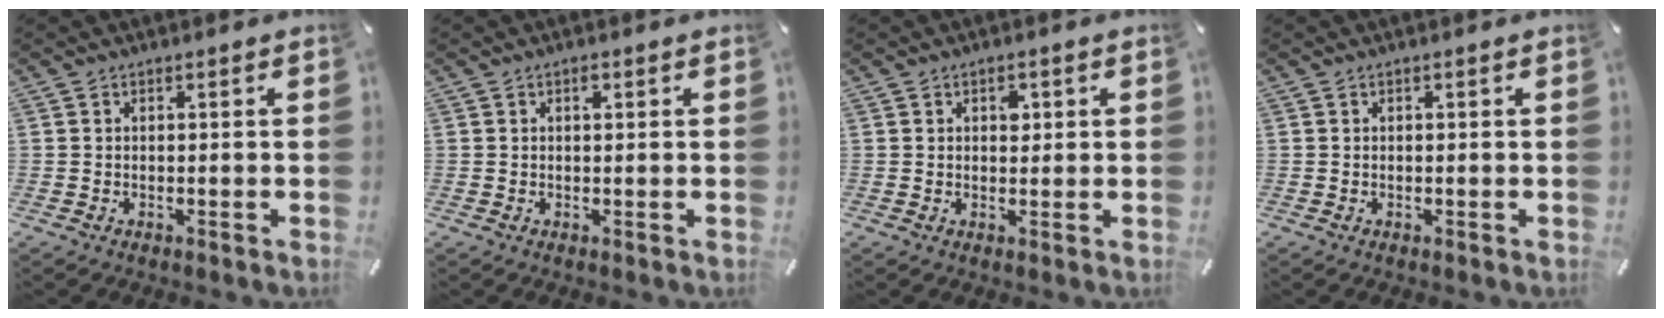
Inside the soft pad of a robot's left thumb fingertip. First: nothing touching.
{"total": 1.1, "force": [0.4, 0.7, 0.8], "torque": [-0.008, 0.001, 0.004]}
{"total": 2.3, "force": [0.8, 1.7, 1.4], "torque": [0.002, -0.007, 0.005]}
{"total": 0.0}